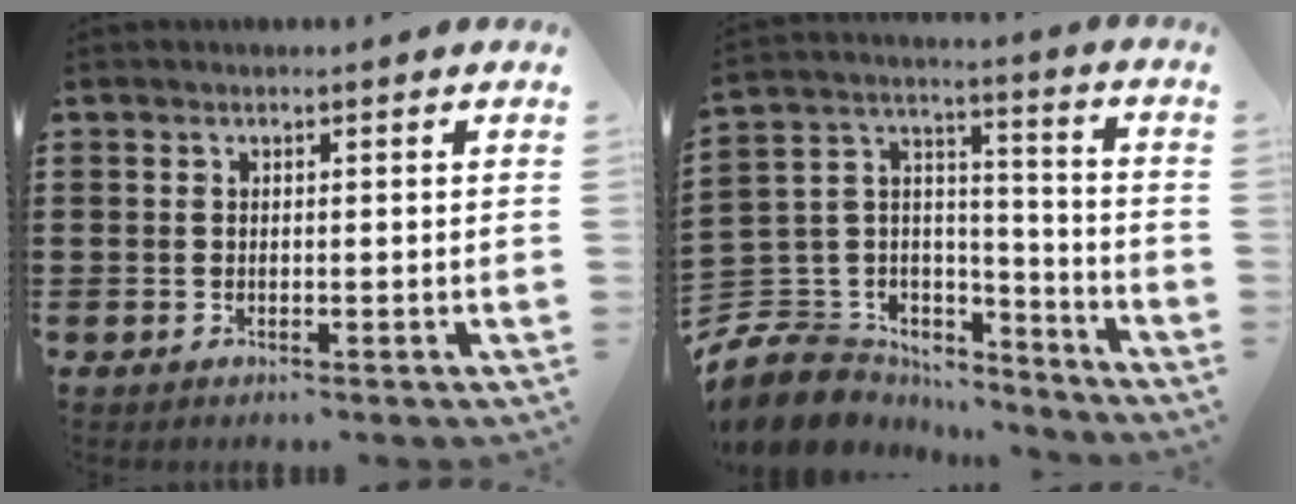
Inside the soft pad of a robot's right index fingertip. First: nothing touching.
{"total": 8.1, "force": [-5.3, 5.9, 1.5], "torque": [-0.069, -0.004, -0.101]}